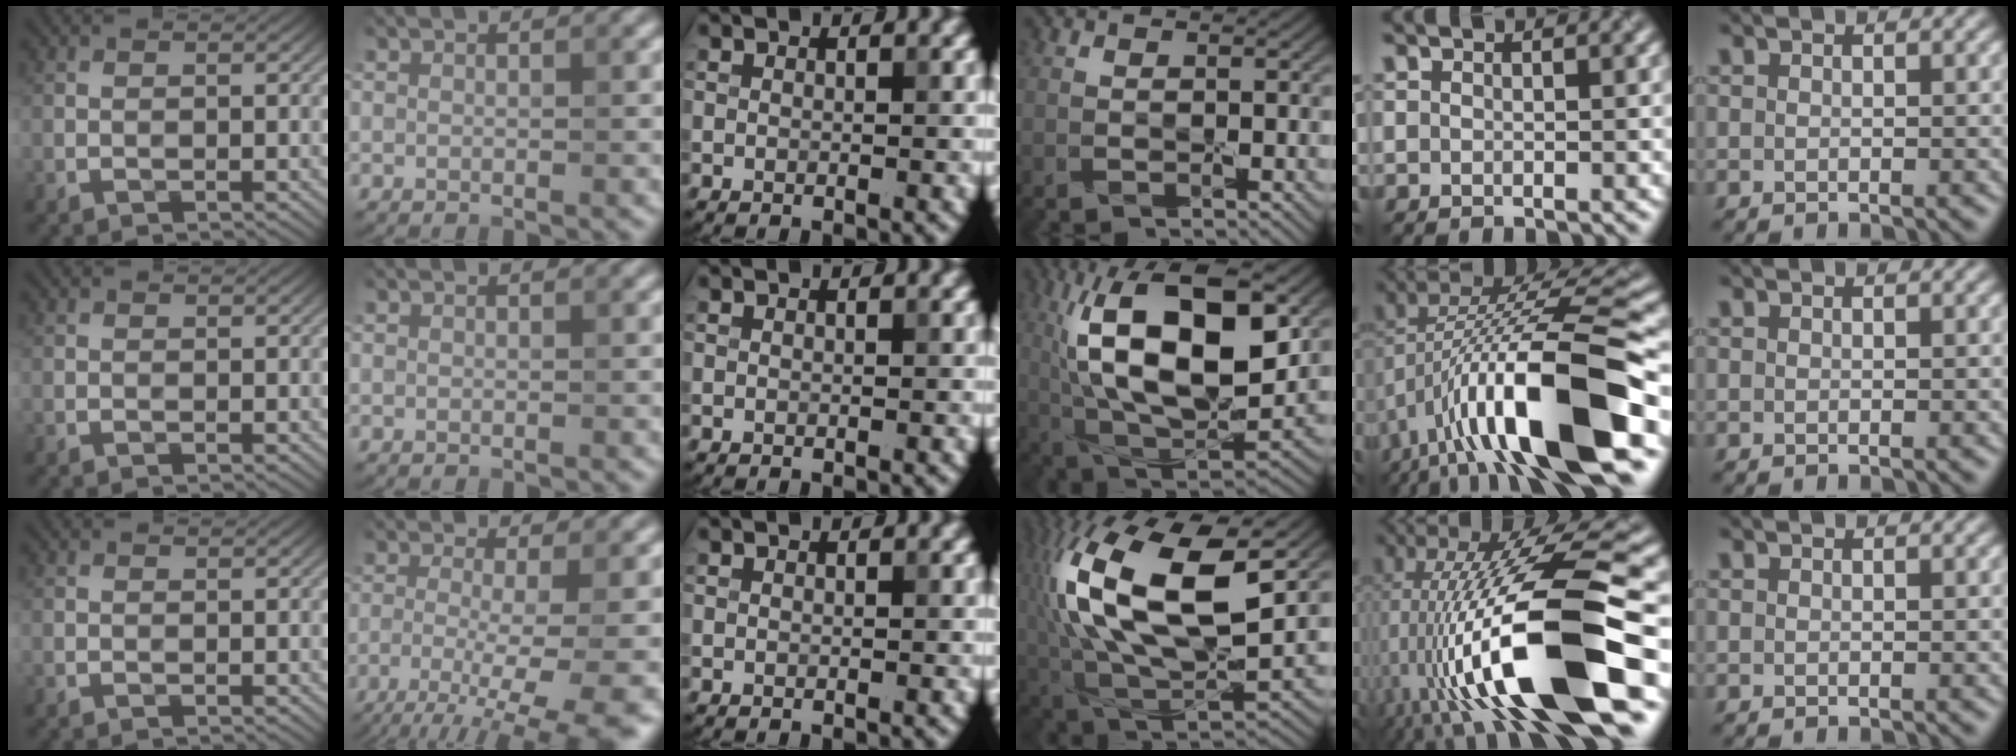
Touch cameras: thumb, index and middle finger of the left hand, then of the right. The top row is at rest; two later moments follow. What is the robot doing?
{"motion": "peel", "object": "tape"}